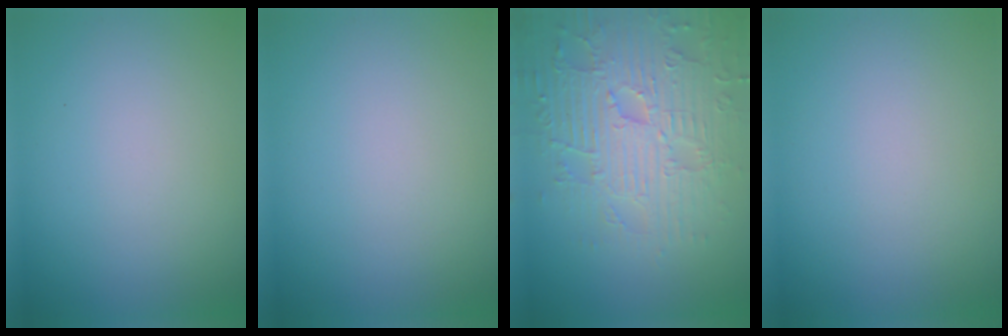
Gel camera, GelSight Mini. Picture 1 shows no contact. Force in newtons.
{"total": 0.0}
{"total": 7.0, "press": 5.6, "slide": 4.3}
{"total": 0.0}